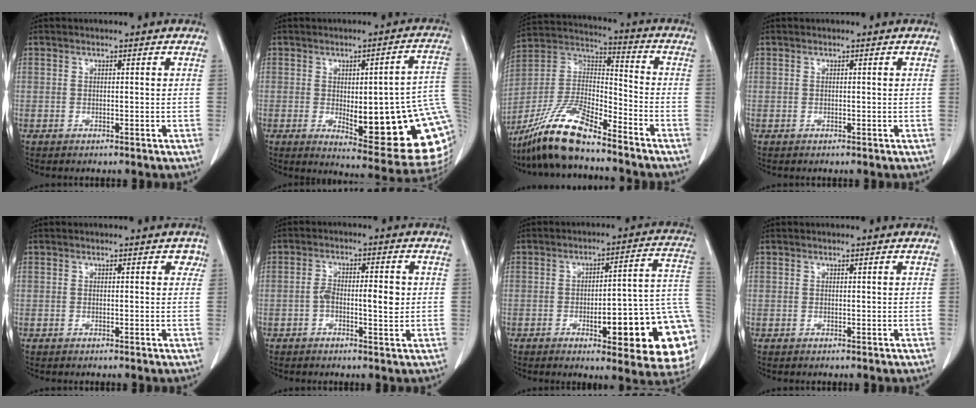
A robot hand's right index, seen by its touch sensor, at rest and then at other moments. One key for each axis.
{"total": 22.1, "fx": -1.9, "fy": 5.1, "fz": 21.5, "tx": -0.193, "ty": 0.005, "tz": -0.004}
{"total": 14.5, "fx": -11.6, "fy": 2.7, "fz": 8.3, "tx": -0.166, "ty": 0.004, "tz": -0.217}
{"total": 0.0}
{"total": 1.5, "fx": 0.8, "fy": 1.0, "fz": 0.8, "tx": 0.003, "ty": 0.005, "tz": 0.004}
{"total": 5.2, "fx": -0.4, "fy": 1.7, "fz": 4.9, "tx": -0.086, "ty": 0.011, "tz": -0.005}
{"total": 19.6, "fx": -5.0, "fy": 3.6, "fz": 18.5, "tx": -0.143, "ty": 0.021, "tz": -0.052}
{"total": 0.0}